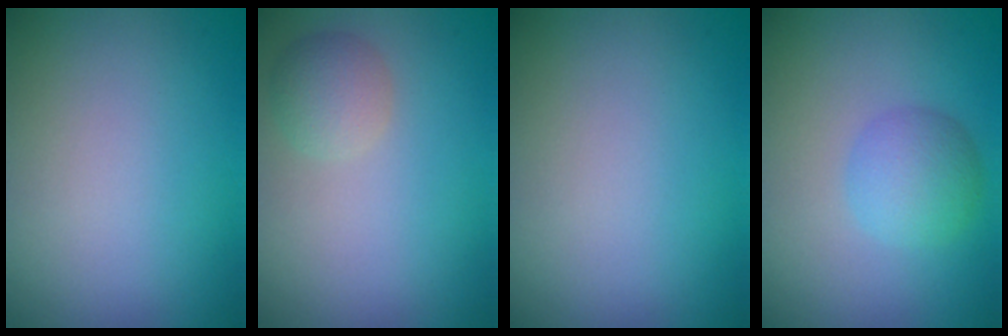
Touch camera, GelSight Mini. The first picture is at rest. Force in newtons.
{"total": 2.1, "press": 2.1, "slide": 0.1}
{"total": 0.0}
{"total": 2.6, "press": 2.6, "slide": 0.2}